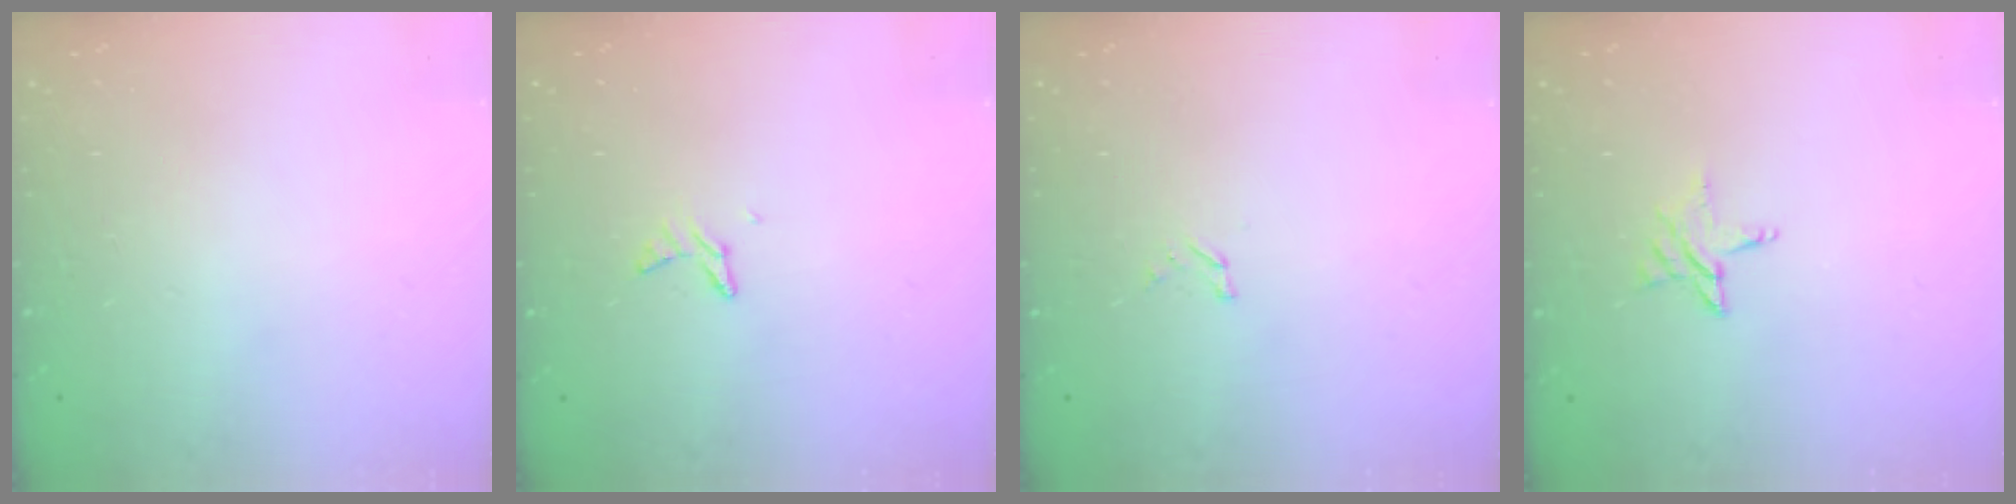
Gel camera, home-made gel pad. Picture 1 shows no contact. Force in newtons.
{"total": 4.6, "press": 4.5, "slide": 0.5}
{"total": 1.3, "press": 1.2, "slide": 0.1}
{"total": 4.9, "press": 4.8, "slide": 0.4}